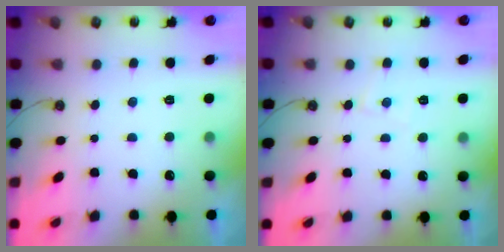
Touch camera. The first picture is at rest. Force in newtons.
{"total": 4.6, "press": 4.5, "slide": 0.7}